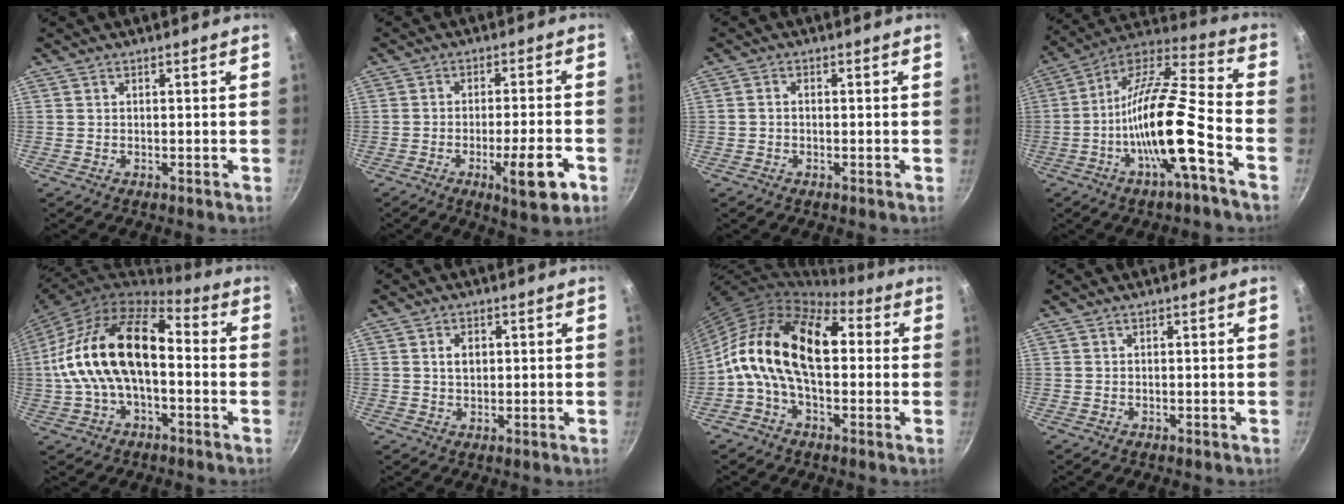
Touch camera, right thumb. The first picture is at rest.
{"total": 9.6, "force": [-4.0, 2.0, 8.5], "torque": [-0.114, 0.016, -0.054]}
{"total": 1.0, "force": [-0.3, 0.8, 0.6], "torque": [-0.014, 0.006, -0.006]}
{"total": 19.1, "force": [-6.6, 4.1, 17.5], "torque": [-0.304, 0.040, -0.133]}
{"total": 20.0, "force": [-0.8, 11.2, 16.5], "torque": [-0.291, 0.041, -0.027]}
{"total": 3.2, "force": [0.7, 2.2, 2.2], "torque": [-0.025, -0.001, 0.012]}
{"total": 17.6, "force": [1.0, 10.3, 14.2], "torque": [-0.223, 0.032, -0.009]}
{"total": 0.0}